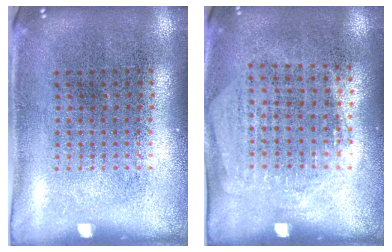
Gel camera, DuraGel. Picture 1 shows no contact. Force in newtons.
{"total": 1.3, "press": 1.1, "slide": 0.6}